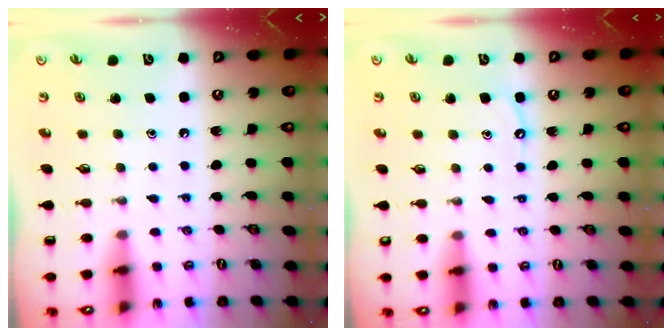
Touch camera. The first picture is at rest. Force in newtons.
{"total": 4.0, "press": 4.0, "slide": 0.5}